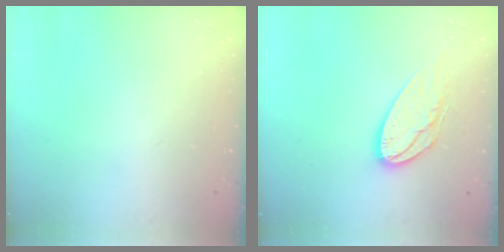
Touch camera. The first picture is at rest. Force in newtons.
{"total": 13.2, "press": 13.2, "slide": 1.1}